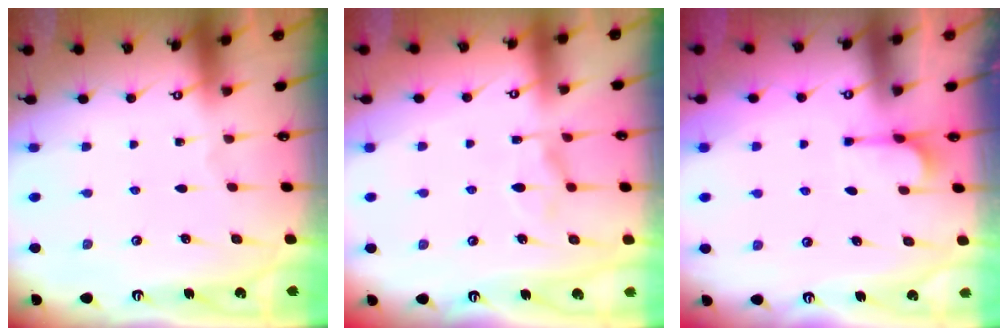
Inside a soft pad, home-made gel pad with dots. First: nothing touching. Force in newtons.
{"total": 3.7, "press": 3.5, "slide": 1.2}
{"total": 3.8, "press": 3.6, "slide": 1.0}